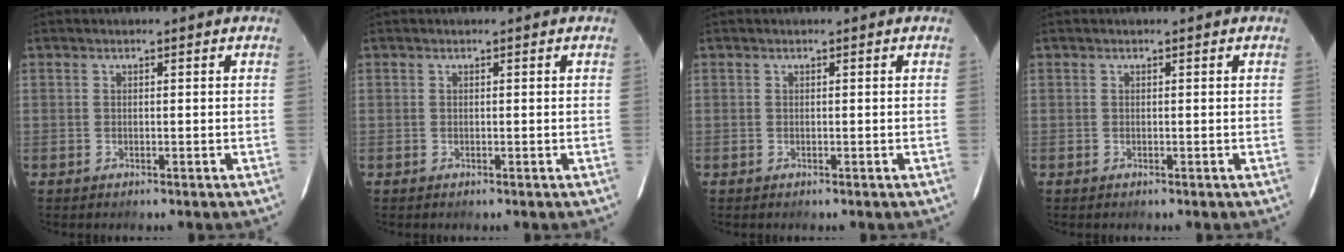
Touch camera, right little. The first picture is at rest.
{"total": 0.0}
{"total": 0.0}
{"total": 0.0}